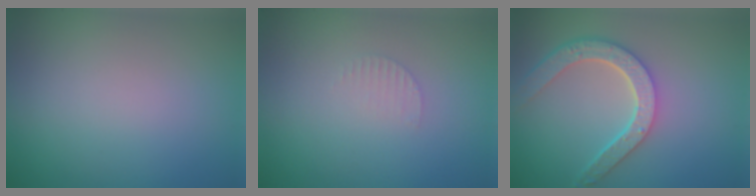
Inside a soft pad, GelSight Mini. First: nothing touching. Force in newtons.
{"total": 0.8, "press": 0.8, "slide": 0.2}
{"total": 4.8, "press": 3.9, "slide": 2.8}